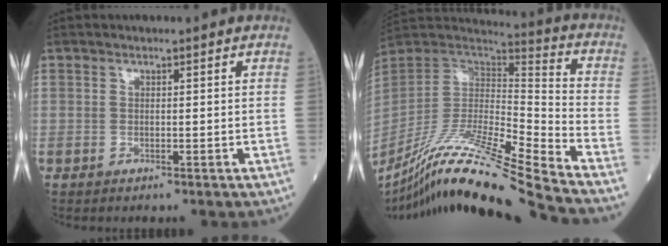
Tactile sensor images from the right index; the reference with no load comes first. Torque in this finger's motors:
{"motor_torque": [-0.02, -0.93, 0.48, 0.15]}